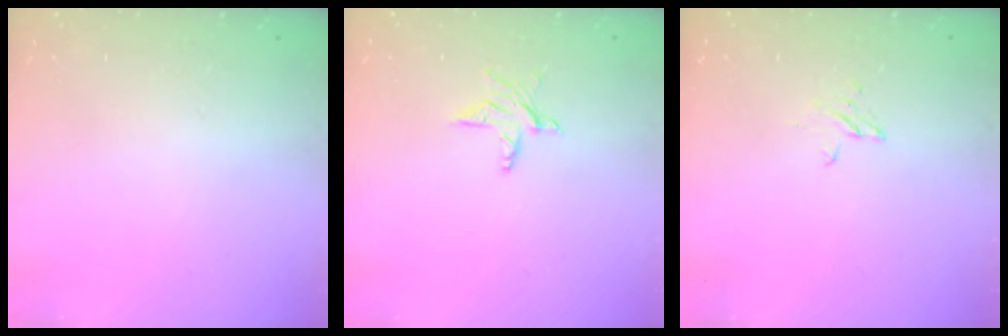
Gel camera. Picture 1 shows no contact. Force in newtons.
{"total": 4.6, "press": 4.6, "slide": 0.4}
{"total": 2.4, "press": 2.4, "slide": 0.2}